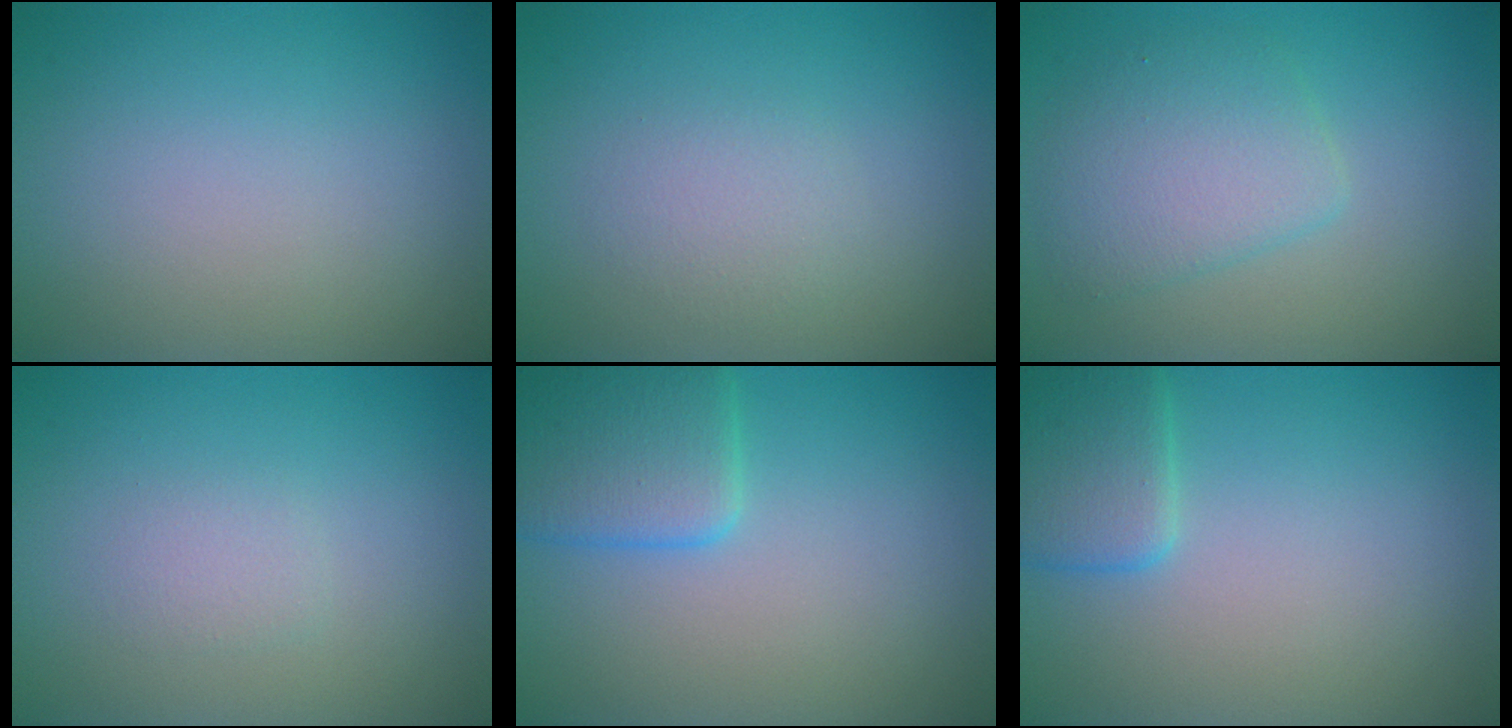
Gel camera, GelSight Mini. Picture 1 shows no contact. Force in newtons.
{"total": 1.6, "press": 1.6, "slide": 0.1}
{"total": 3.9, "press": 3.9, "slide": 0.1}
{"total": 1.0, "press": 1.0, "slide": 0.0}
{"total": 4.4, "press": 4.4, "slide": 0.2}
{"total": 3.3, "press": 3.3, "slide": 0.2}